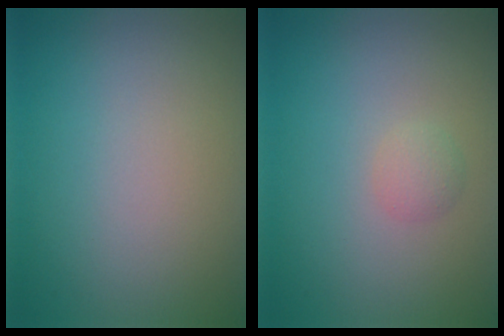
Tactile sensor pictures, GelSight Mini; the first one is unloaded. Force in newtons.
{"total": 1.1, "press": 1.1, "slide": 0.1}